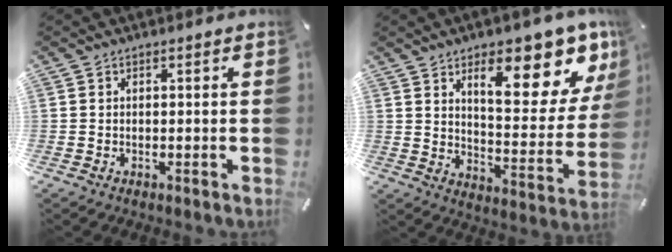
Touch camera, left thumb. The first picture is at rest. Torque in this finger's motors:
{"motor_torque": [2.67, 2.34, 1.76, -1.01, 0.14]}